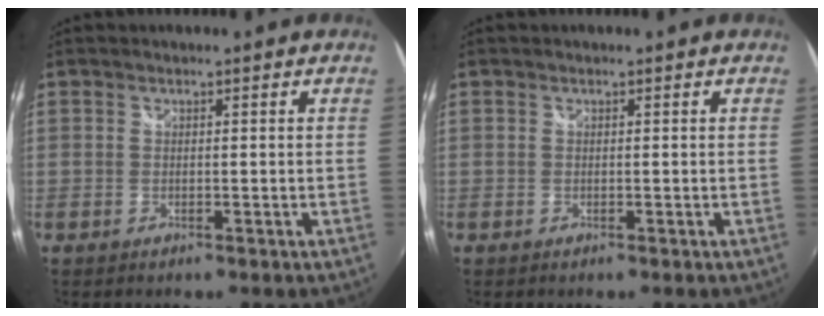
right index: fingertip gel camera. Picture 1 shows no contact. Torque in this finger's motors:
{"motor_torque": [-0.03, -0.02, 0.00, 0.00]}